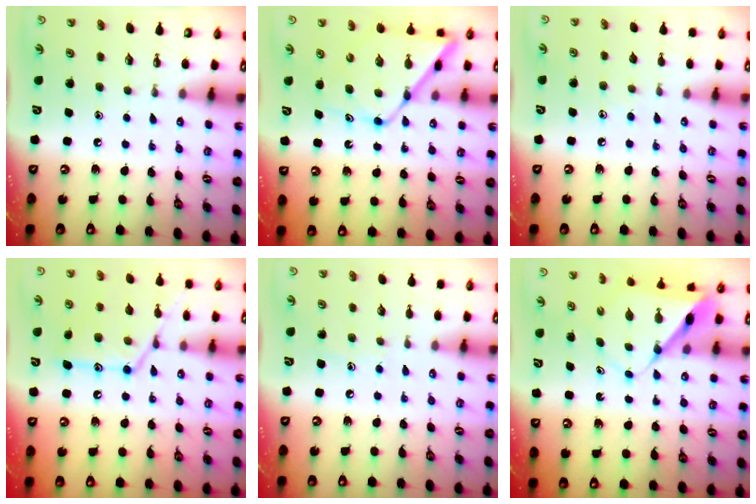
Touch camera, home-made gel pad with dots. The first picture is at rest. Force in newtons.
{"total": 11.4, "press": 11.4, "slide": 0.8}
{"total": 5.2, "press": 5.2, "slide": 0.3}
{"total": 14.4, "press": 14.3, "slide": 1.1}
{"total": 3.9, "press": 3.8, "slide": 0.4}
{"total": 7.8, "press": 7.8, "slide": 0.7}